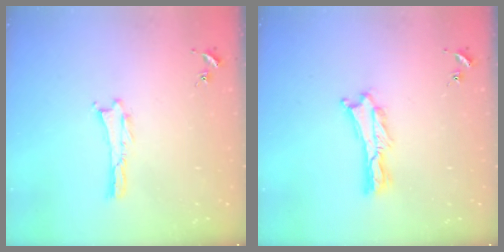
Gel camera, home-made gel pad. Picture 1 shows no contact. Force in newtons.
{"total": 1.2, "press": 1.1, "slide": 0.3}